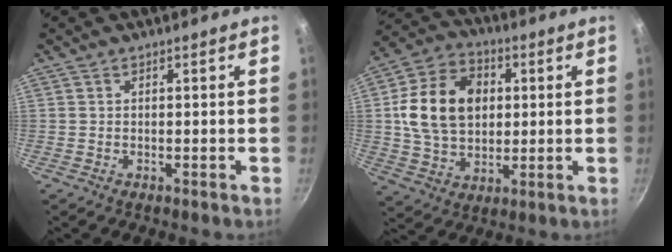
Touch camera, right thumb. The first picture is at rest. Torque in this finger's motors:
{"motor_torque": [0.98, 3.12, 0.83, 1.05, 0.43]}